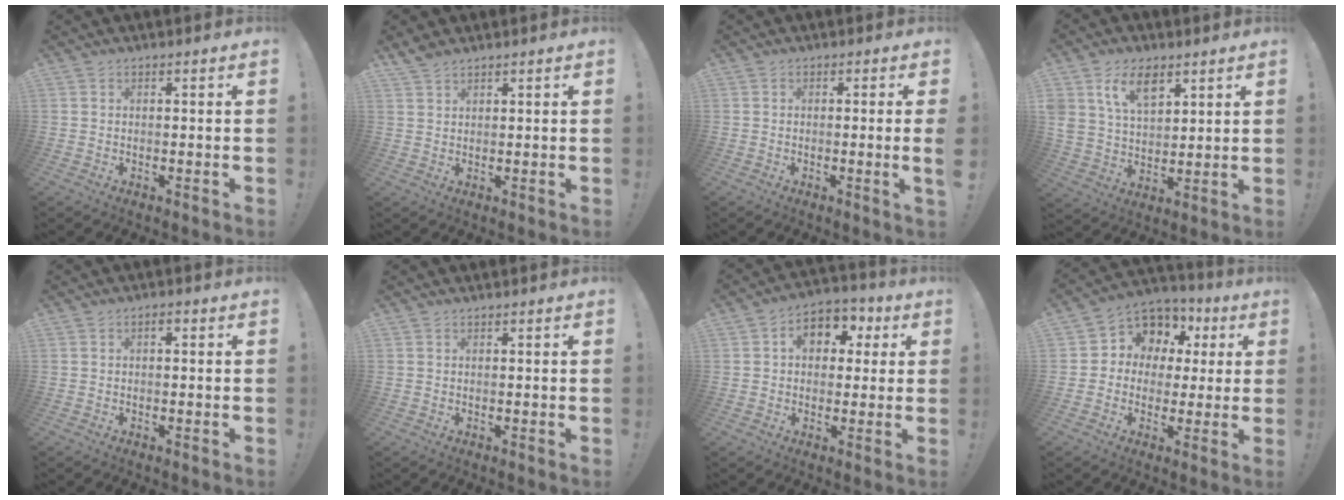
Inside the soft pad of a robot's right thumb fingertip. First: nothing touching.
{"total": 2.8, "force": [2.4, 1.0, 1.0], "torque": [-0.015, -0.014, 0.046]}
{"total": 2.8, "force": [-0.2, -0.7, 2.8], "torque": [-0.037, -0.010, -0.003]}
{"total": 11.4, "force": [6.9, 6.6, 6.2], "torque": [-0.111, -0.025, 0.134]}
{"total": 0.8, "force": [-0.1, 0.4, 0.7], "torque": [-0.014, 0.005, -0.004]}
{"total": 0.5, "force": [0.5, -0.1, 0.0], "torque": [0.008, -0.004, 0.009]}
{"total": 9.1, "force": [2.3, 7.1, 5.2], "torque": [-0.059, 0.000, 0.042]}
{"total": 9.3, "force": [2.9, 8.0, 3.7], "torque": [-0.051, -0.020, 0.061]}